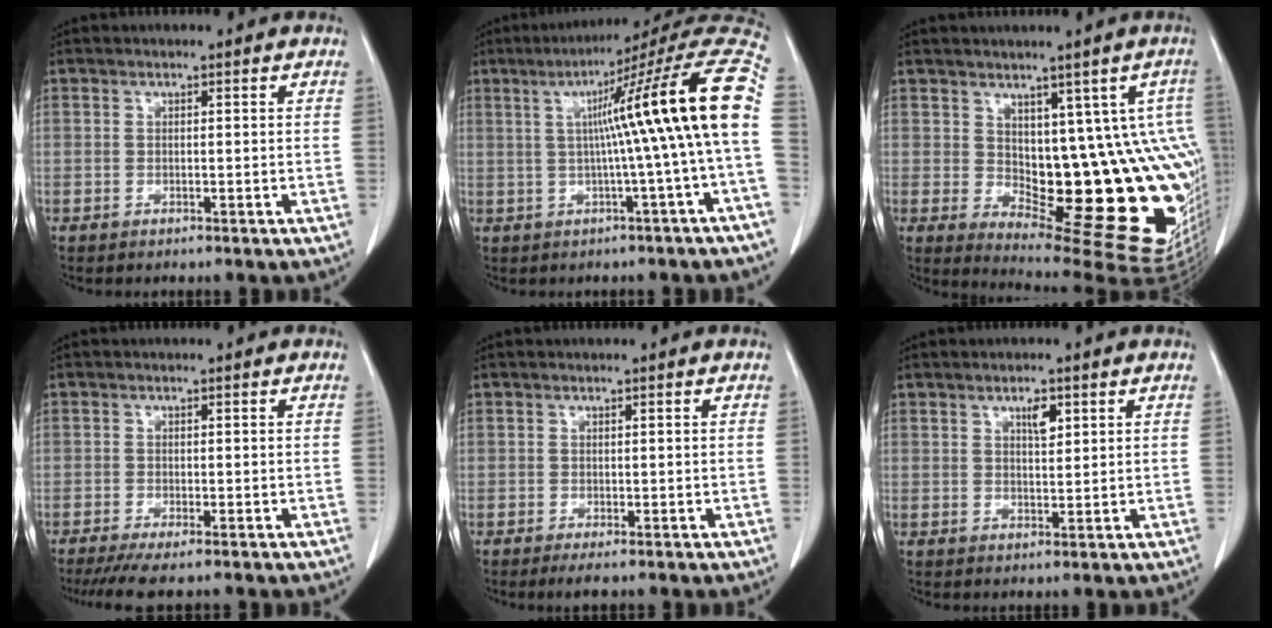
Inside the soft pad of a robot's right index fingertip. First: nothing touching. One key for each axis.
{"total": 17.1, "fx": 1.3, "fy": -1.8, "fz": 17.0, "tx": -0.215, "ty": 0.035, "tz": 0.011}
{"total": 17.3, "fx": 0.7, "fy": 6.9, "fz": 15.9, "tx": -0.143, "ty": 0.008, "tz": 0.031}
{"total": 4.5, "fx": -3.5, "fy": 0.3, "fz": 2.8, "tx": -0.043, "ty": -0.011, "tz": -0.056}
{"total": 1.3, "fx": -0.7, "fy": 0.4, "fz": 1.0, "tx": -0.017, "ty": -0.003, "tz": -0.009}
{"total": 2.7, "fx": 1.5, "fy": 1.0, "fz": 2.0, "tx": -0.034, "ty": -0.003, "tz": 0.028}